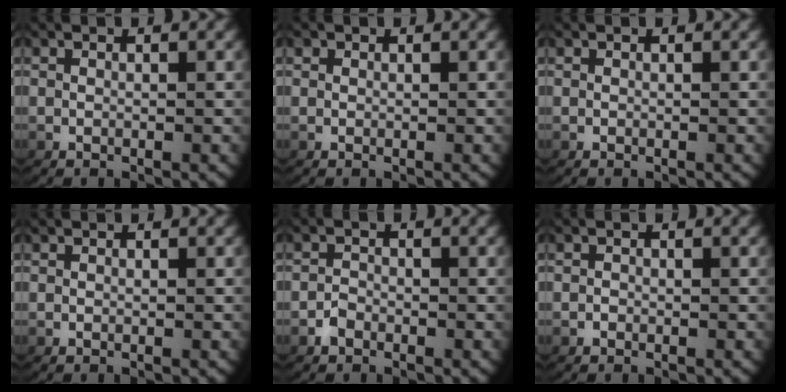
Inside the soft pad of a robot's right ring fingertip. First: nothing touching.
{"total": 0.0}
{"total": 0.0}
{"total": 0.0}
{"total": 1.0, "force": [-0.8, 0.6, 0.2], "torque": [-0.006, -0.005, -0.014]}
{"total": 0.0}